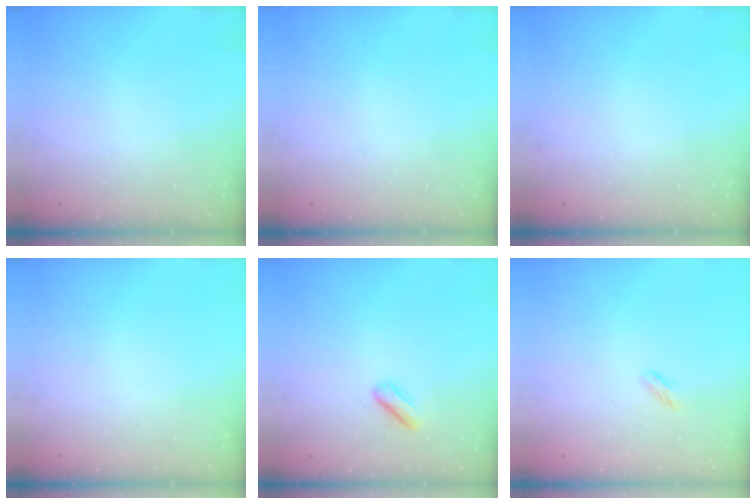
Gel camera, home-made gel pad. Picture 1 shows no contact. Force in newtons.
{"total": 0.0}
{"total": 0.0}
{"total": 0.0}
{"total": 3.5, "press": 3.4, "slide": 0.8}
{"total": 1.7, "press": 1.5, "slide": 0.6}